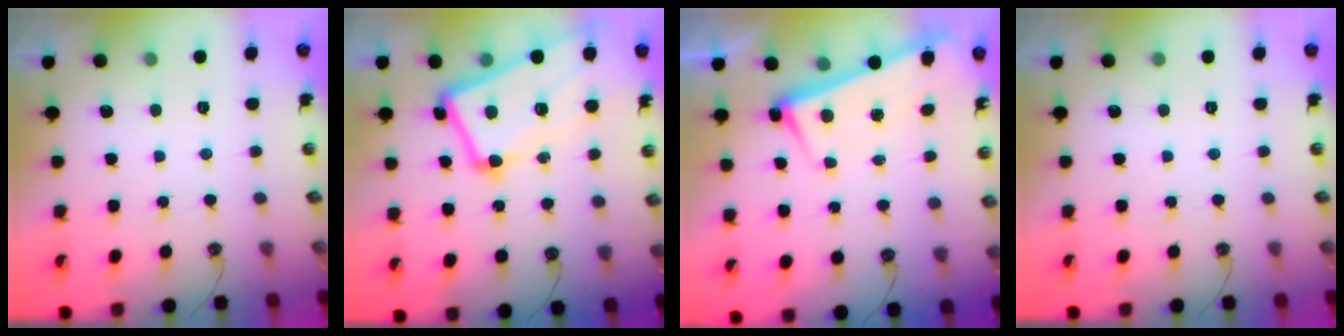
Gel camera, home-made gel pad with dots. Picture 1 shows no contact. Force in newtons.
{"total": 13.0, "press": 12.8, "slide": 2.1}
{"total": 3.5, "press": 3.4, "slide": 0.9}
{"total": 0.0}